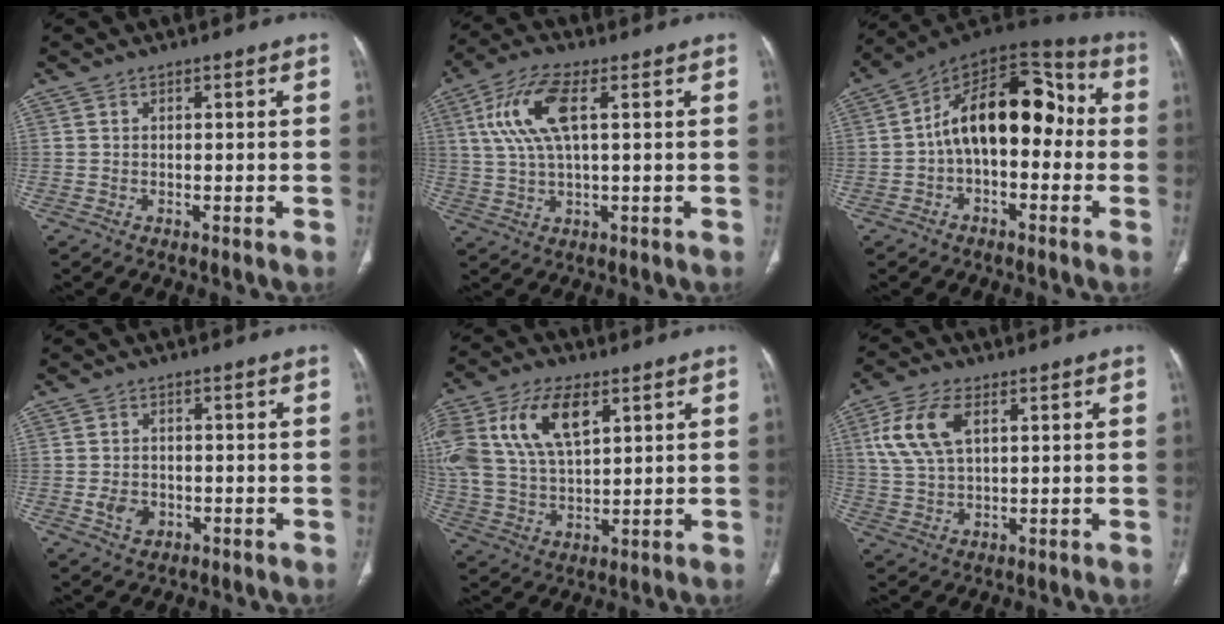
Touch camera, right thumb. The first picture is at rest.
{"total": 10.8, "force": [3.0, 4.0, 9.5], "torque": [-0.215, 0.009, 0.061]}
{"total": 17.7, "force": [-0.5, 10.3, 14.4], "torque": [-0.191, 0.056, -0.022]}
{"total": 3.8, "force": [-1.0, 2.9, 2.2], "torque": [-0.031, 0.003, -0.012]}
{"total": 18.5, "force": [7.1, 10.1, 13.8], "torque": [-0.289, -0.006, 0.137]}
{"total": 10.2, "force": [3.5, 5.5, 7.8], "torque": [-0.167, 0.003, 0.073]}